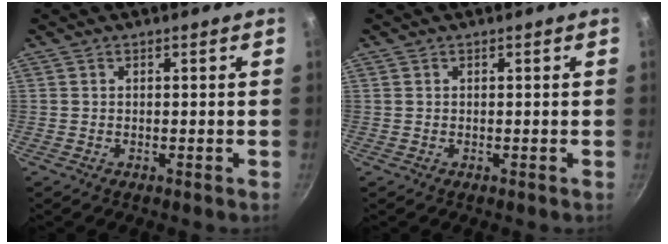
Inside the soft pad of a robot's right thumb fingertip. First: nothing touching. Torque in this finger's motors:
{"motor_torque": [-0.05, -0.26, -0.12, 0.56, -0.07]}